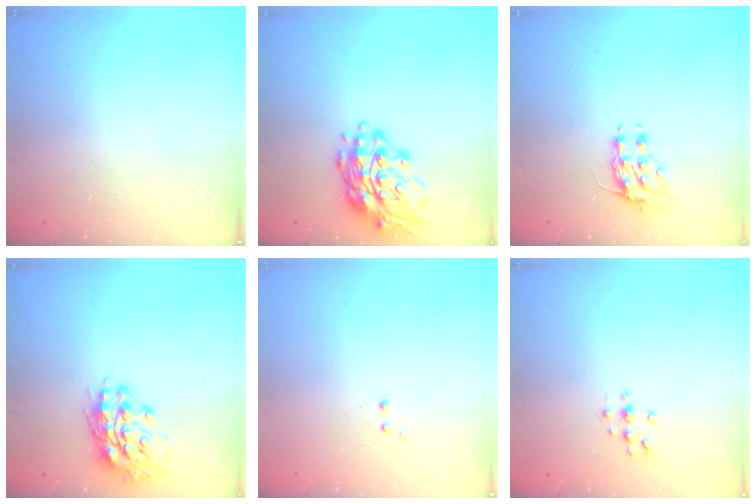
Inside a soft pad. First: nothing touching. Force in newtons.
{"total": 16.9, "press": 16.6, "slide": 3.1}
{"total": 8.1, "press": 8.1, "slide": 0.7}
{"total": 13.2, "press": 13.1, "slide": 1.9}
{"total": 2.0, "press": 1.8, "slide": 0.9}
{"total": 4.9, "press": 4.9, "slide": 0.5}